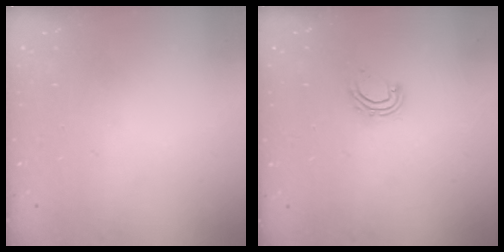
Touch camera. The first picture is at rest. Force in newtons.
{"total": 6.5, "press": 6.5, "slide": 0.4}